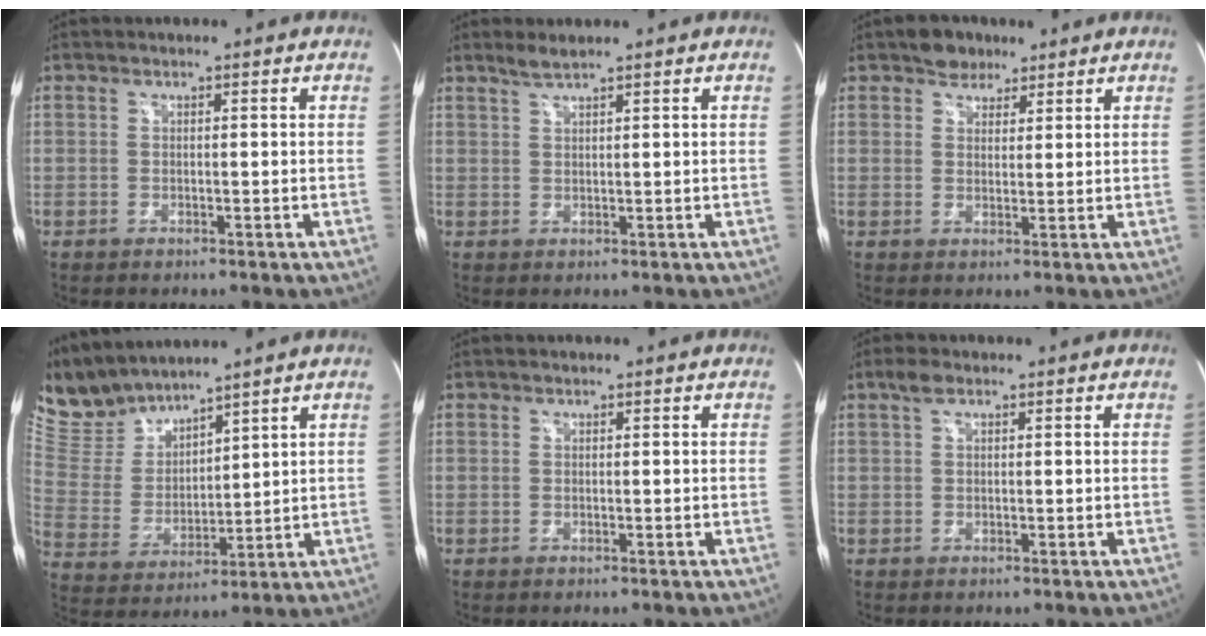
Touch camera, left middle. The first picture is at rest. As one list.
[{"total": 1.9, "force": [1.7, -0.2, 0.8], "torque": [-0.023, 0.003, 0.036]}, {"total": 3.9, "force": [2.9, 2.5, 1.0], "torque": [-0.017, 0.006, 0.046]}, {"total": 9.6, "force": [9.2, 2.0, 1.4], "torque": [-0.049, 0.013, 0.205]}, {"total": 0.0}, {"total": 1.9, "force": [1.2, 0.8, 1.2], "torque": [-0.031, 0.013, 0.024]}]